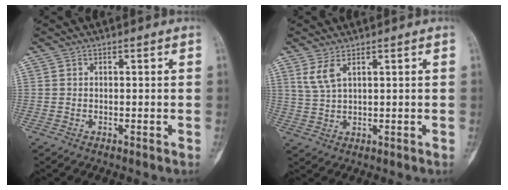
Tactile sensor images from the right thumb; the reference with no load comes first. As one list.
[{"total": 3.9, "force": [2.1, 1.2, 3.0], "torque": [-0.070, -0.006, 0.054]}]